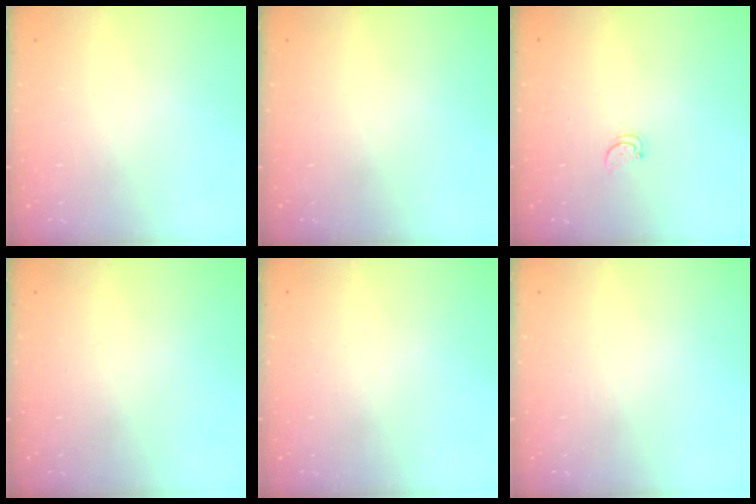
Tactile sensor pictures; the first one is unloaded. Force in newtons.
{"total": 0.0}
{"total": 1.5, "press": 1.5, "slide": 0.3}
{"total": 0.0}
{"total": 0.0}
{"total": 0.0}